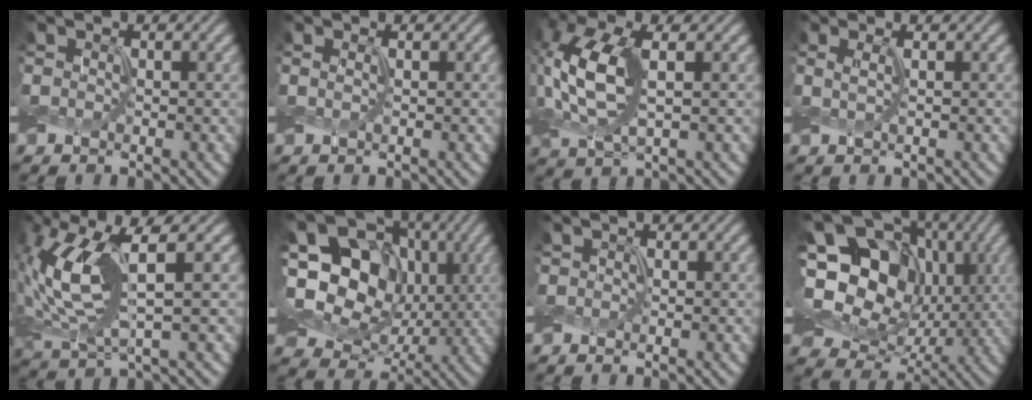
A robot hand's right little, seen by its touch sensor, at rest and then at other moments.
{"total": 0.6, "force": [0.1, 0.3, 0.6], "torque": [-0.013, 0.004, -0.004]}
{"total": 8.0, "force": [0.0, 4.1, 6.8], "torque": [-0.179, 0.006, -0.001]}
{"total": 1.2, "force": [0.0, 0.3, 1.2], "torque": [-0.025, 0.005, -0.005]}
{"total": 8.3, "force": [0.6, 3.2, 7.6], "torque": [-0.189, -0.003, 0.019]}
{"total": 13.9, "force": [0.6, 11.6, 7.6], "torque": [-0.170, 0.019, 0.008]}
{"total": 0.0}
{"total": 15.5, "force": [0.8, 12.9, 8.6], "torque": [-0.179, 0.016, 0.013]}